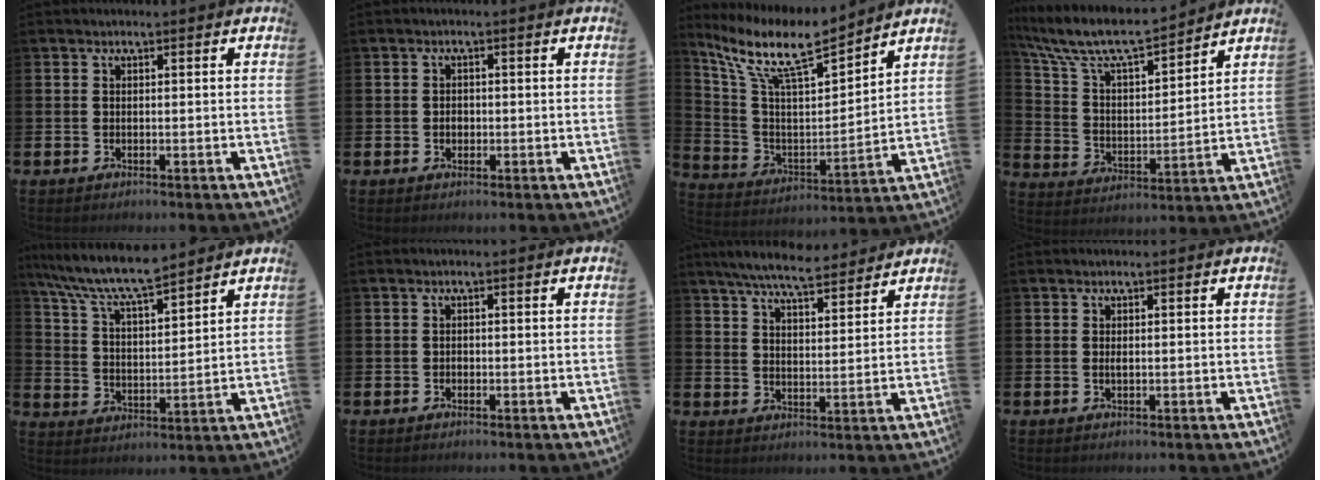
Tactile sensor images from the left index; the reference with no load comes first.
{"total": 1.4, "force": [-0.3, 1.1, 0.8], "torque": [-0.006, 0.005, -0.009]}
{"total": 11.2, "force": [9.3, 2.2, 5.9], "torque": [-0.147, -0.054, 0.158]}
{"total": 9.6, "force": [8.7, 1.8, 3.5], "torque": [-0.112, -0.058, 0.152]}
{"total": 8.4, "force": [7.6, 1.0, 3.3], "torque": [-0.096, -0.041, 0.136]}
{"total": 0.5, "force": [-0.3, 0.4, 0.1], "torque": [-0.010, 0.006, -0.006]}
{"total": 7.1, "force": [6.6, 1.0, 2.4], "torque": [-0.064, -0.030, 0.118]}
{"total": 0.6, "force": [0.0, 0.2, 0.6], "torque": [-0.011, -0.001, 0.000]}